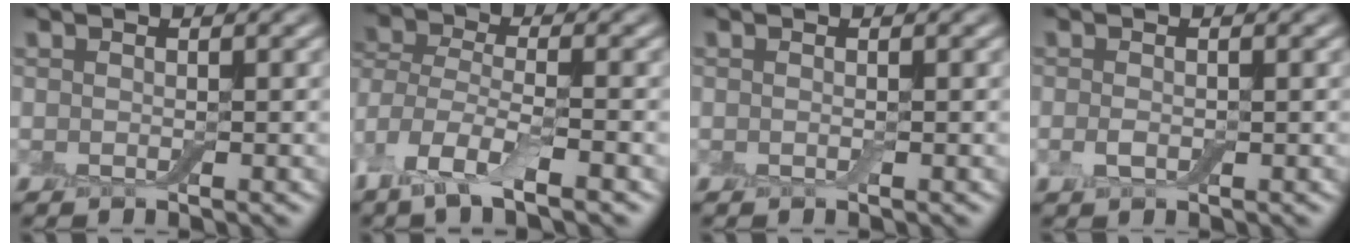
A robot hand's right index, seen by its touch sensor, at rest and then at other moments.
{"total": 7.8, "force": [-3.8, 3.6, 5.8], "torque": [-0.127, -0.009, -0.079]}
{"total": 0.0}
{"total": 1.2, "force": [-0.2, 0.6, 1.0], "torque": [-0.024, 0.001, -0.009]}